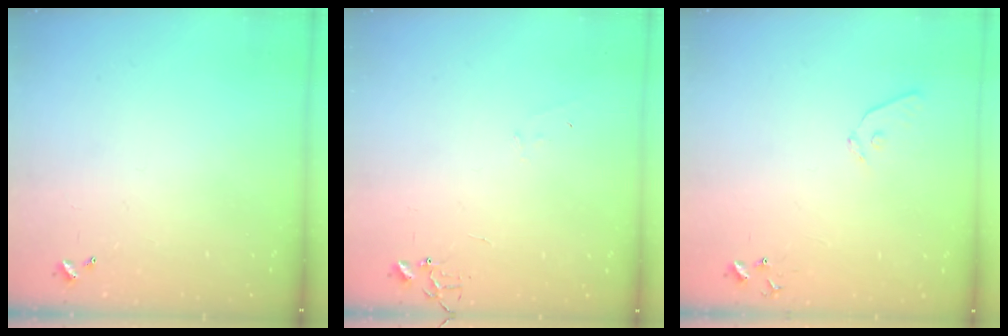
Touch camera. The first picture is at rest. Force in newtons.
{"total": 5.6, "press": 5.6, "slide": 0.7}
{"total": 7.4, "press": 7.4, "slide": 0.6}